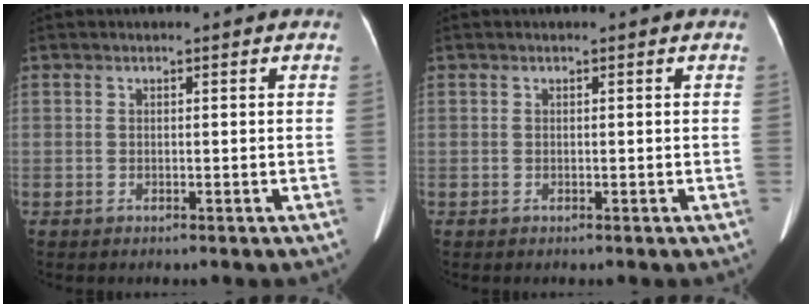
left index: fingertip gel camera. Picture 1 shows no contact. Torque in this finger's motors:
{"motor_torque": [0.04, 0.09, 0.00, 0.00]}